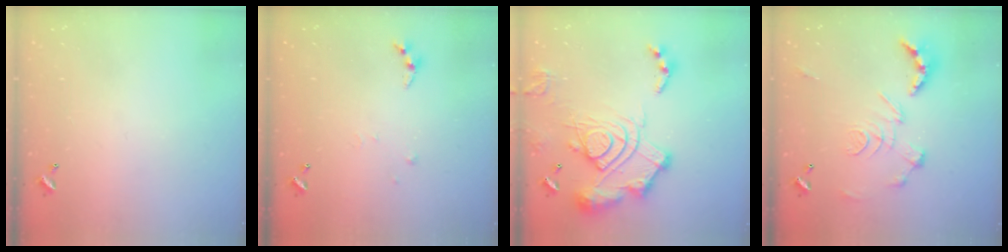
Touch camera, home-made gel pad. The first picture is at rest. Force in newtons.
{"total": 4.9, "press": 4.9, "slide": 0.4}
{"total": 20.2, "press": 20.0, "slide": 2.4}
{"total": 2.9, "press": 2.3, "slide": 1.7}